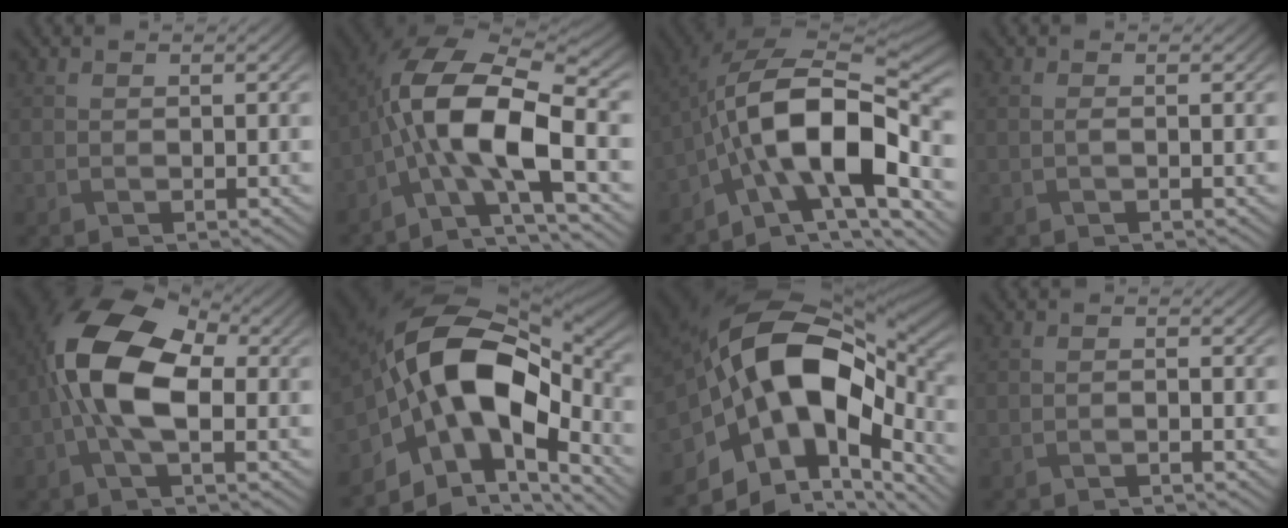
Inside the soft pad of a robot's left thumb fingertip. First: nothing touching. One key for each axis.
{"total": 13.2, "fx": -3.3, "fy": 4.9, "fz": 11.8, "tx": -0.231, "ty": -0.002, "tz": -0.074}
{"total": 14.7, "fx": -5.4, "fy": 6.5, "fz": 12.1, "tx": -0.198, "ty": -0.003, "tz": -0.109}
{"total": 0.6, "fx": 0.0, "fy": 0.0, "fz": 0.6, "tx": -0.015, "ty": 0.003, "tz": -0.002}
{"total": 12.1, "fx": -0.3, "fy": 6.2, "fz": 10.4, "tx": -0.211, "ty": 0.024, "tz": -0.020}
{"total": 16.5, "fx": -3.7, "fy": 8.9, "fz": 13.4, "tx": -0.233, "ty": 0.013, "tz": -0.080}
{"total": 19.0, "fx": -2.9, "fy": 10.7, "fz": 15.5, "tx": -0.307, "ty": -0.003, "tz": -0.048}
{"total": 0.6, "fx": -0.4, "fy": 0.1, "fz": 0.5, "tx": -0.009, "ty": 0.001, "tz": -0.006}